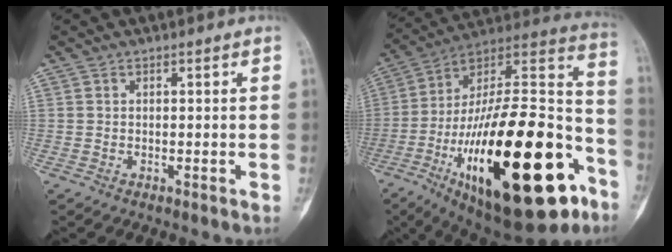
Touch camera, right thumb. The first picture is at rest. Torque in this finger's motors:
{"motor_torque": [3.19, 1.82, 2.77, 0.00, 1.00]}